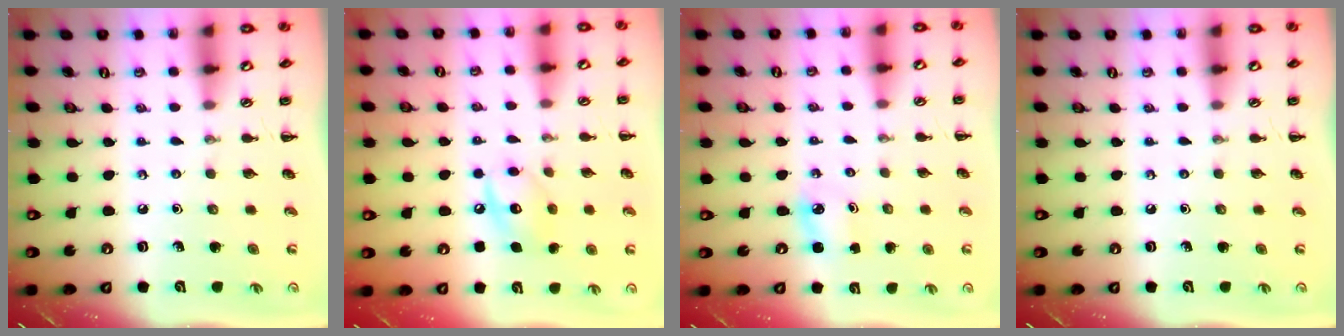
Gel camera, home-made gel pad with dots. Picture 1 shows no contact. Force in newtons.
{"total": 10.0, "press": 9.9, "slide": 0.8}
{"total": 2.9, "press": 2.8, "slide": 0.5}
{"total": 0.0}